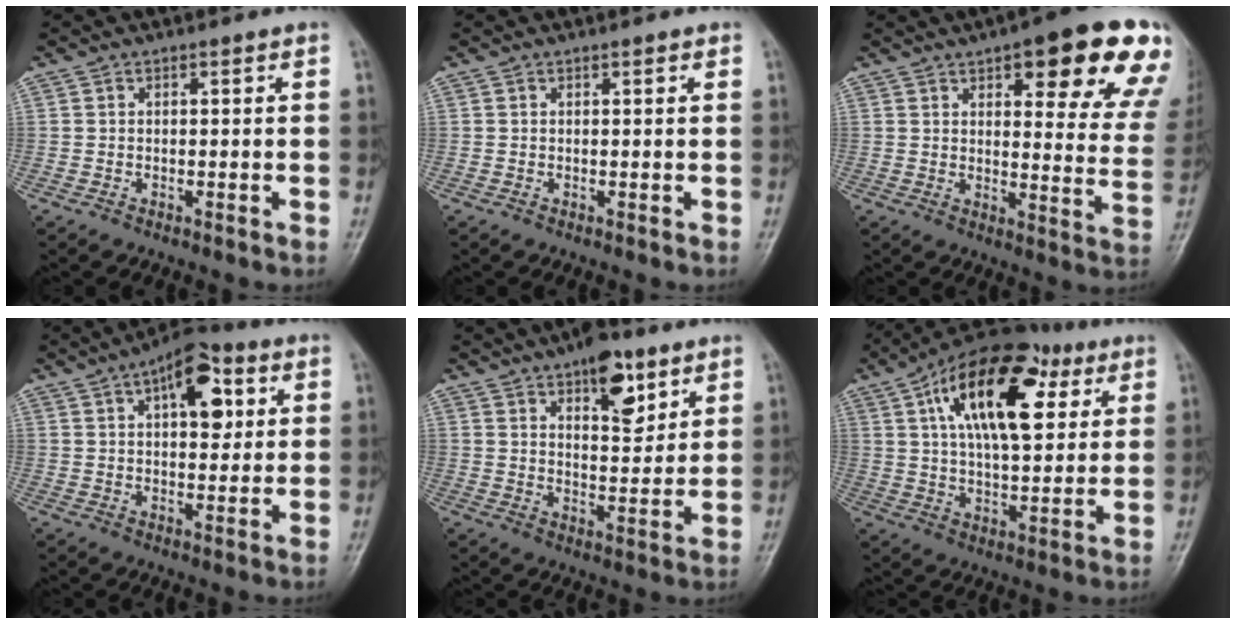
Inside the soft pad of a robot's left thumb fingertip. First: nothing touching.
{"total": 0.6, "force": [0.4, 0.2, 0.5], "torque": [-0.008, -0.001, 0.003]}
{"total": 22.4, "force": [12.0, 6.9, 17.7], "torque": [-0.183, -0.035, 0.141]}
{"total": 11.2, "force": [4.0, 5.6, 8.9], "torque": [-0.098, 0.004, 0.051]}
{"total": 10.5, "force": [6.0, 4.8, 7.2], "torque": [-0.080, -0.032, 0.090]}
{"total": 21.8, "force": [8.0, 10.6, 17.3], "torque": [-0.257, 0.000, 0.121]}